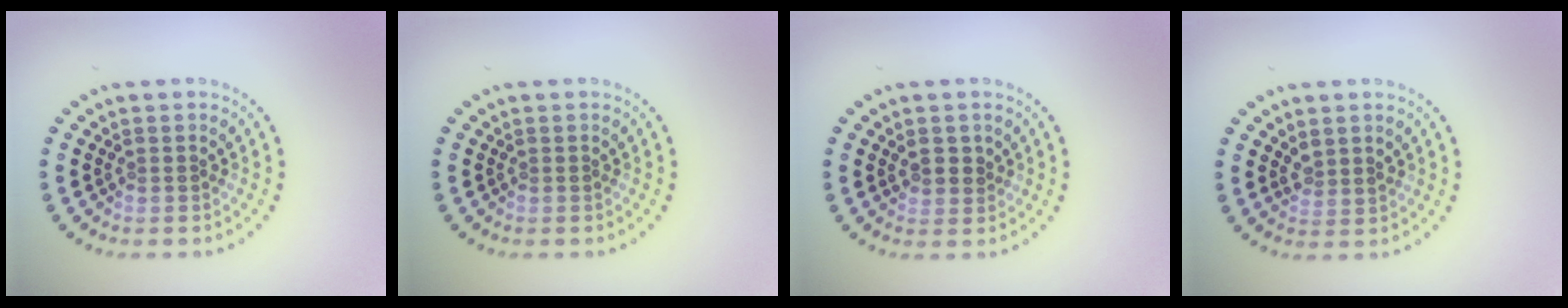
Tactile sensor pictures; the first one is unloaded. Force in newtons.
{"total": 0.0}
{"total": 1.4, "press": 1.2, "slide": 0.7}
{"total": 1.3, "press": 1.1, "slide": 0.7}